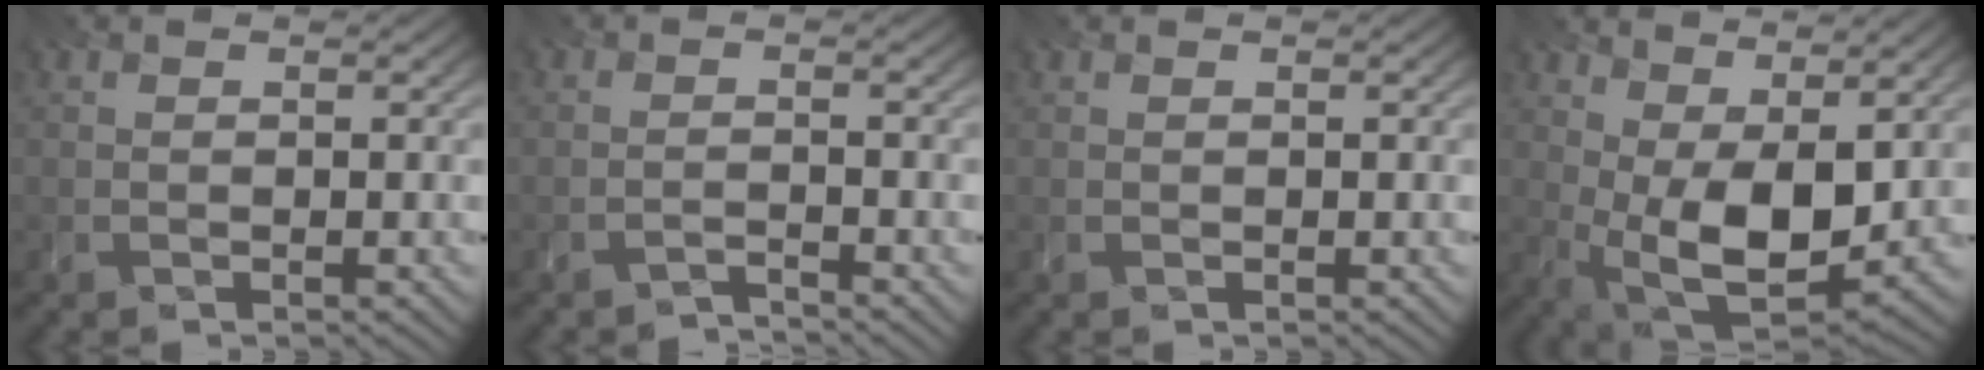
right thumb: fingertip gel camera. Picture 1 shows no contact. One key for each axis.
{"total": 1.5, "fx": -1.5, "fy": 0.0, "fz": 0.2, "tx": 0.002, "ty": -0.001, "tz": -0.036}
{"total": 0.0}
{"total": 11.5, "fx": 2.0, "fy": 5.8, "fz": 9.8, "tx": -0.192, "ty": -0.014, "tz": 0.042}